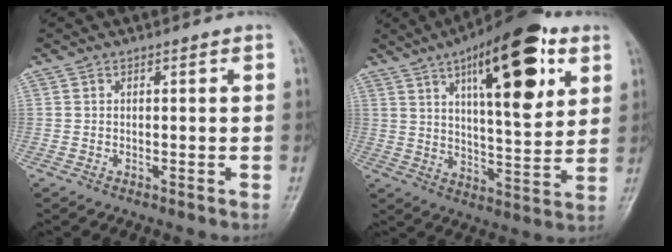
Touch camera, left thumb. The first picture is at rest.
{"total": 21.3, "force": [9.5, 7.6, 17.5], "torque": [-0.228, -0.030, 0.143]}